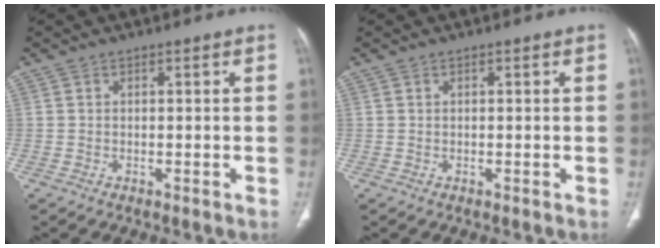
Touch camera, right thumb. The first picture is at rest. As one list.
[{"total": 0.0}]